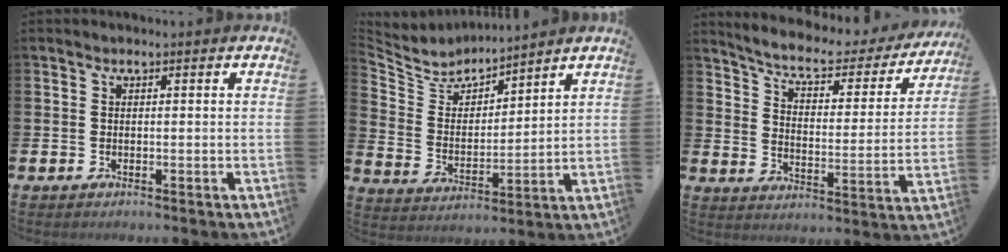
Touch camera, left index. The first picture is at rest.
{"total": 5.5, "force": [5.3, 1.5, 0.0], "torque": [-0.041, -0.043, 0.091]}
{"total": 6.2, "force": [5.5, 1.5, 2.5], "torque": [-0.080, -0.037, 0.088]}